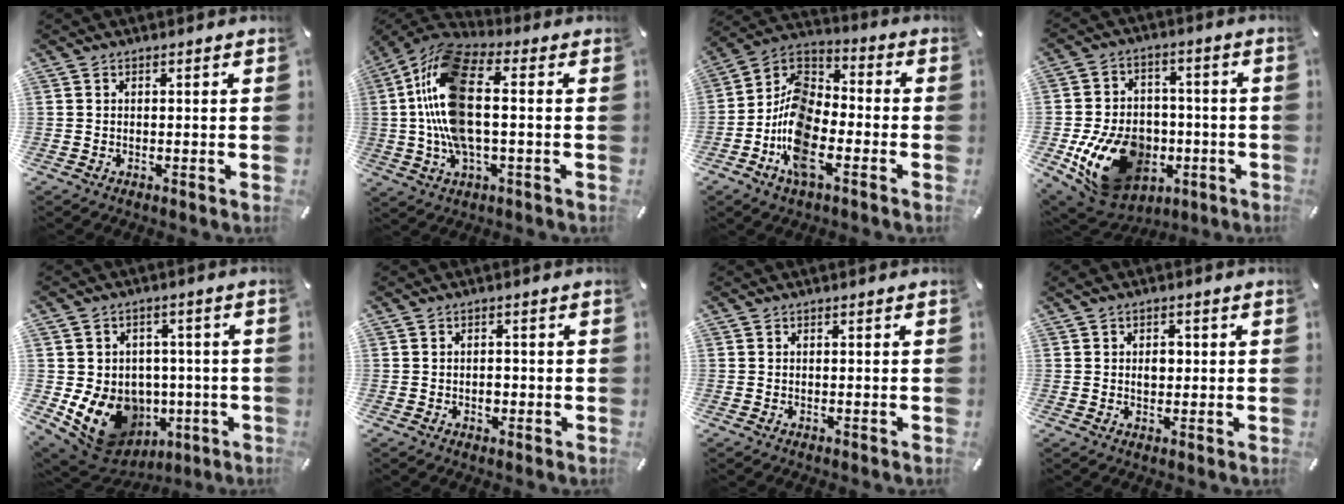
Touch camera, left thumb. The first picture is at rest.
{"total": 17.9, "force": [0.6, 8.3, 15.9], "torque": [-0.340, -0.005, 0.006]}
{"total": 14.1, "force": [-7.0, 7.6, 9.6], "torque": [-0.214, 0.017, -0.138]}
{"total": 19.2, "force": [-5.9, 14.4, 11.4], "torque": [-0.214, 0.026, -0.084]}
{"total": 13.9, "force": [-3.5, 11.5, 6.8], "torque": [-0.135, -0.004, -0.050]}
{"total": 2.1, "force": [-0.3, 1.6, 1.4], "torque": [-0.018, 0.000, -0.009]}
{"total": 0.0}
{"total": 1.9, "force": [0.2, 1.3, 1.5], "torque": [-0.023, 0.001, 0.000]}